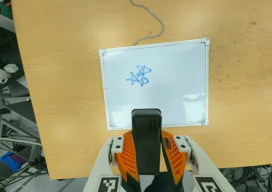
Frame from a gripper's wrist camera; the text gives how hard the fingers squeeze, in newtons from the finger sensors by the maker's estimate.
{"total": 10.1, "left": 7.9, "right": 12.2}